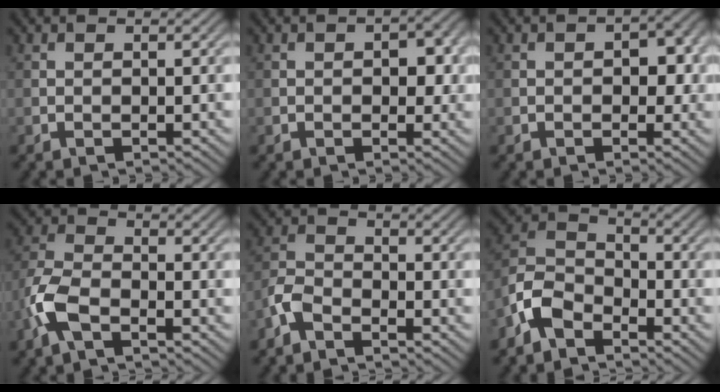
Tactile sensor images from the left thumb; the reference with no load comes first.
{"total": 3.1, "force": [0.1, 2.0, 2.3], "torque": [-0.035, -0.005, -0.001]}
{"total": 3.5, "force": [-0.1, 2.4, 2.5], "torque": [-0.036, -0.005, -0.002]}
{"total": 6.3, "force": [-3.2, 2.9, 4.6], "torque": [-0.115, -0.001, -0.083]}
{"total": 3.7, "force": [-2.7, 1.6, 1.9], "torque": [-0.044, 0.001, -0.073]}
{"total": 6.5, "force": [-4.3, 3.4, 3.5], "torque": [-0.077, 0.006, -0.108]}